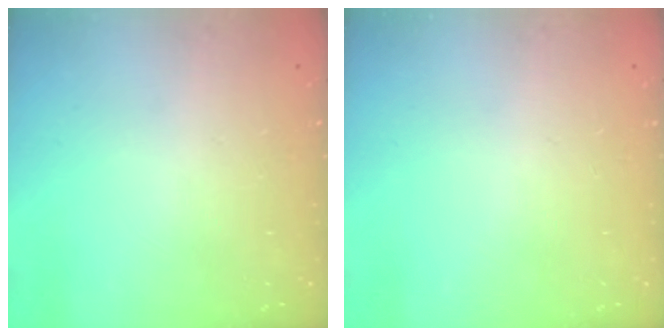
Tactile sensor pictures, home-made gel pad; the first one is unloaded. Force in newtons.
{"total": 0.0}